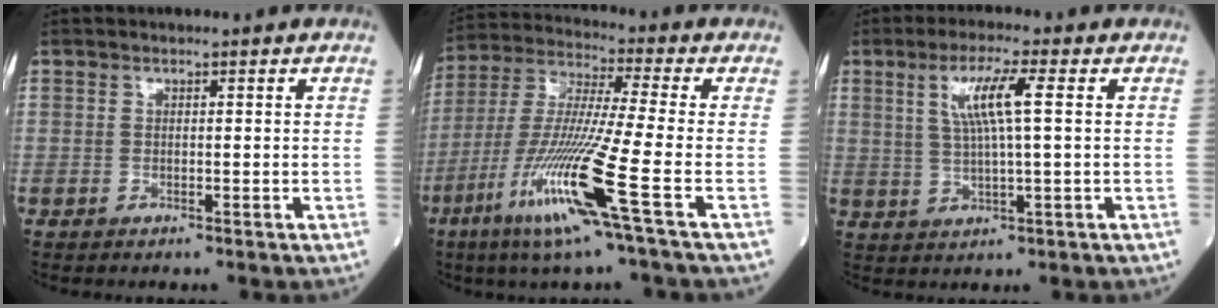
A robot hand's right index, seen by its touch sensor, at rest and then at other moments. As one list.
[{"total": 15.7, "force": [-6.9, -1.5, 14.1], "torque": [-0.294, -0.031, -0.135]}, {"total": 6.8, "force": [1.9, 0.0, 6.6], "torque": [-0.127, 0.005, 0.037]}]